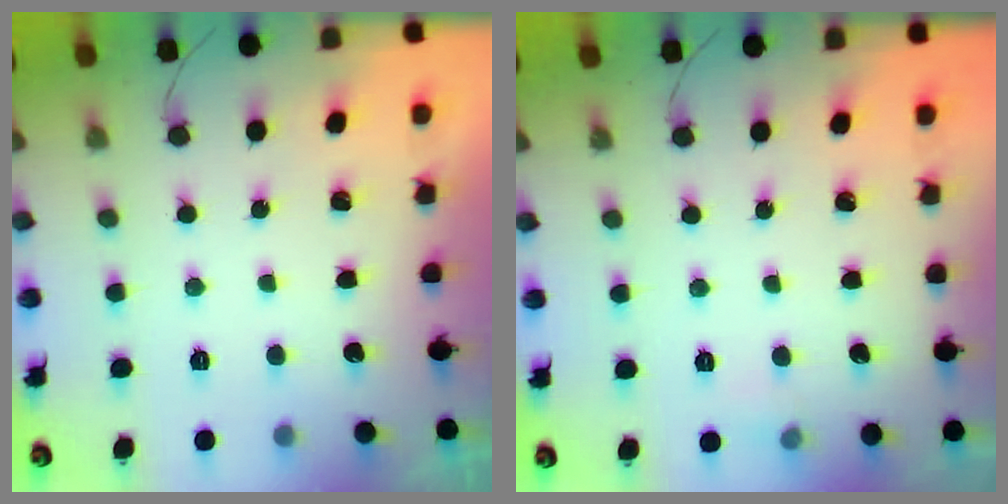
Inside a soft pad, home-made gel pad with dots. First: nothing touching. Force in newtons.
{"total": 3.4, "press": 3.2, "slide": 1.0}